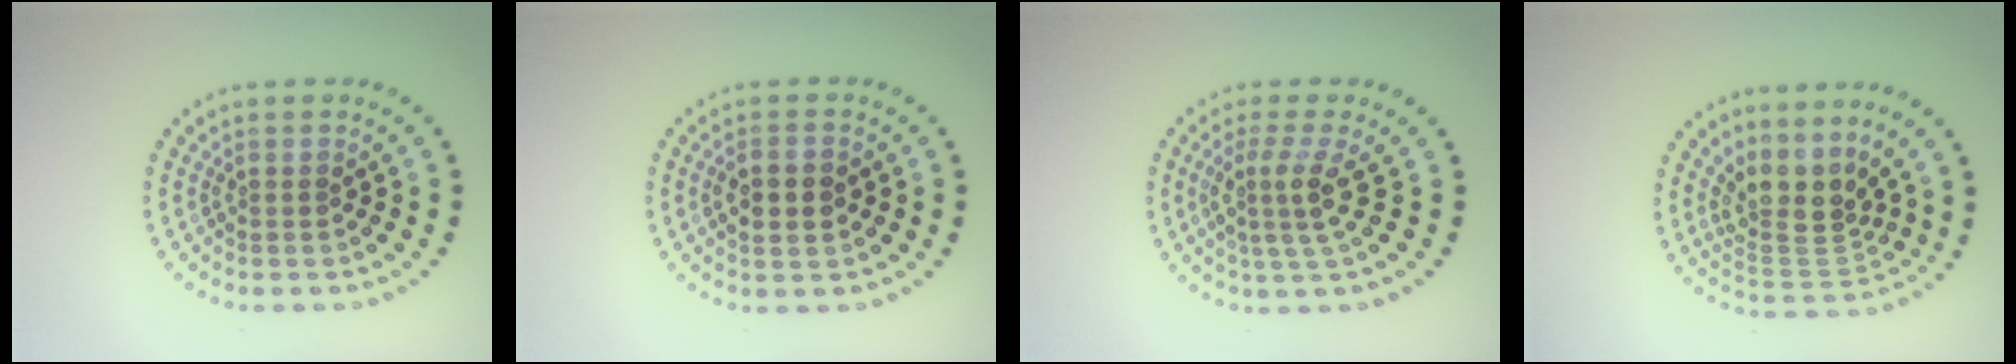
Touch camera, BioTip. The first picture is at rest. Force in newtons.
{"total": 2.6, "press": 2.6, "slide": 0.1}
{"total": 3.1, "press": 2.3, "slide": 2.1}
{"total": 3.9, "press": 2.9, "slide": 2.7}